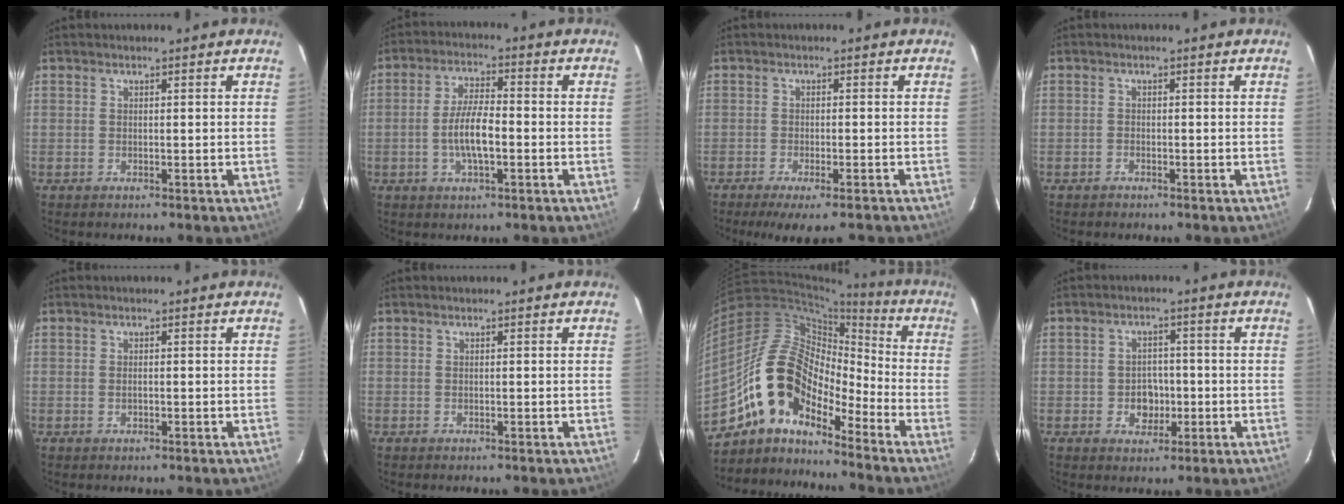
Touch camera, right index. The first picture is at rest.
{"total": 7.1, "force": [-1.7, 2.2, 6.5], "torque": [-0.129, 0.002, -0.032]}
{"total": 8.3, "force": [-6.8, 1.1, 4.7], "torque": [-0.092, -0.026, -0.102]}
{"total": 0.7, "force": [-0.7, 0.4, 0.0], "torque": [-0.002, 0.004, -0.011]}
{"total": 0.9, "force": [-0.2, 0.5, 0.6], "torque": [-0.012, 0.001, -0.004]}
{"total": 0.0}
{"total": 13.7, "force": [-10.2, 6.6, 6.3], "torque": [-0.106, 0.020, -0.206]}
{"total": 4.4, "force": [-1.1, 3.8, 1.9], "torque": [-0.039, 0.010, -0.008]}